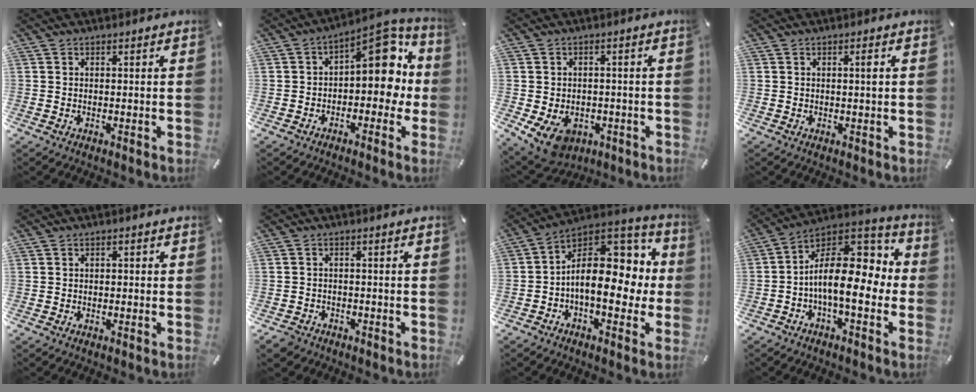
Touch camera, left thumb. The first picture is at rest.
{"total": 13.4, "force": [4.4, 7.5, 10.3], "torque": [-0.124, -0.038, 0.075]}
{"total": 8.2, "force": [-3.4, 6.0, 4.5], "torque": [-0.092, 0.017, -0.057]}
{"total": 1.4, "force": [0.2, 0.0, 1.4], "torque": [-0.028, 0.000, 0.002]}
{"total": 0.8, "force": [-0.4, 0.6, 0.4], "torque": [-0.009, 0.002, -0.008]}
{"total": 2.7, "force": [-1.9, 1.7, 0.7], "torque": [-0.017, 0.009, -0.041]}
{"total": 18.4, "force": [0.8, 11.0, 14.7], "torque": [-0.198, -0.012, 0.021]}
{"total": 17.4, "force": [-1.0, 8.6, 15.1], "torque": [-0.244, -0.014, -0.013]}